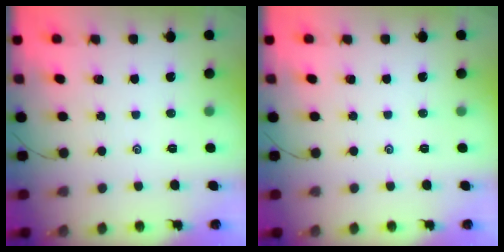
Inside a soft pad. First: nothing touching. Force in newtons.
{"total": 0.0}